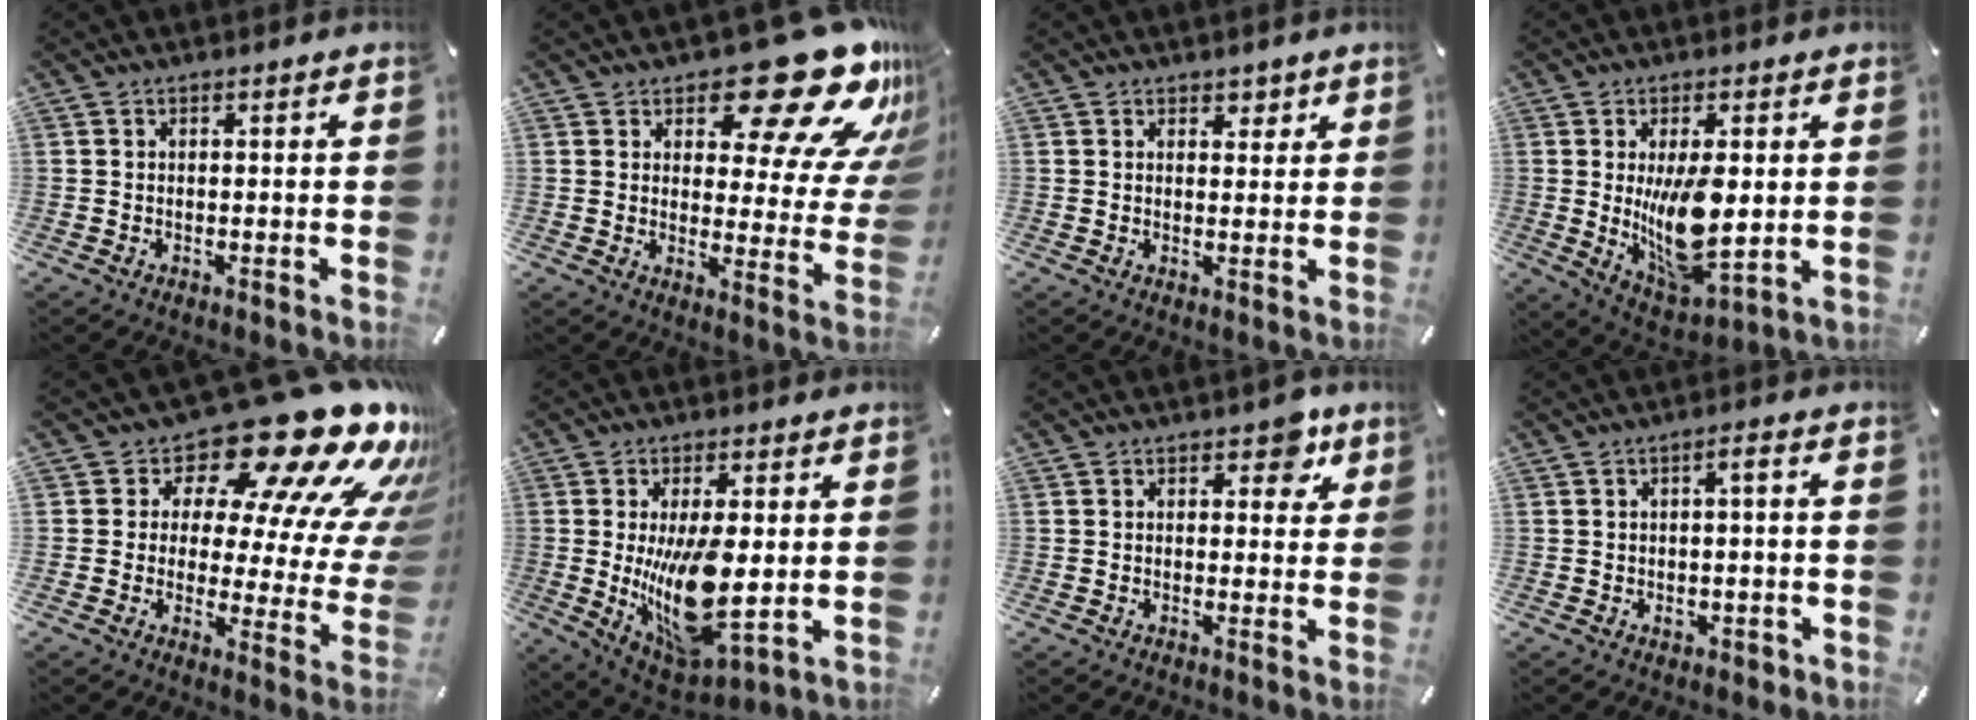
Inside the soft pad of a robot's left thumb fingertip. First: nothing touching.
{"total": 22.2, "force": [15.6, 8.6, 13.3], "torque": [-0.160, -0.116, 0.254]}
{"total": 2.8, "force": [1.9, 2.0, 0.4], "torque": [0.012, -0.009, 0.028]}
{"total": 14.2, "force": [1.2, 6.6, 12.6], "torque": [-0.209, -0.032, 0.020]}
{"total": 22.2, "force": [16.2, 8.3, 12.8], "torque": [-0.171, -0.132, 0.265]}
{"total": 16.8, "force": [0.5, 7.2, 15.1], "torque": [-0.282, -0.039, 0.012]}
{"total": 5.4, "force": [3.0, 3.2, 3.2], "torque": [-0.017, -0.010, 0.042]}
{"total": 3.1, "force": [-0.4, 1.7, 2.5], "torque": [-0.037, 0.004, -0.010]}